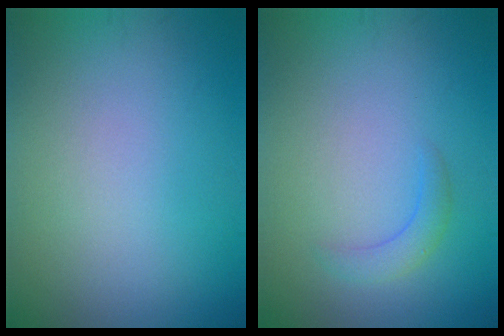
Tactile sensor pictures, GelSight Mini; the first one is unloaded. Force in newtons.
{"total": 1.6, "press": 1.6, "slide": 0.1}